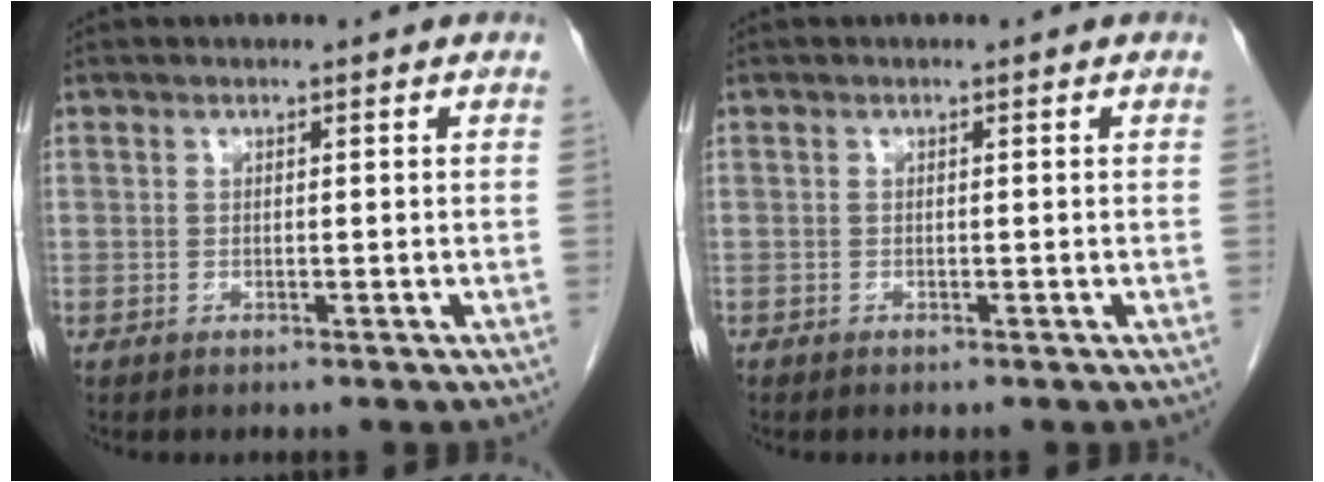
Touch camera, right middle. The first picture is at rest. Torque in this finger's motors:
{"motor_torque": [0.07, 0.05, -0.01, 0.00]}